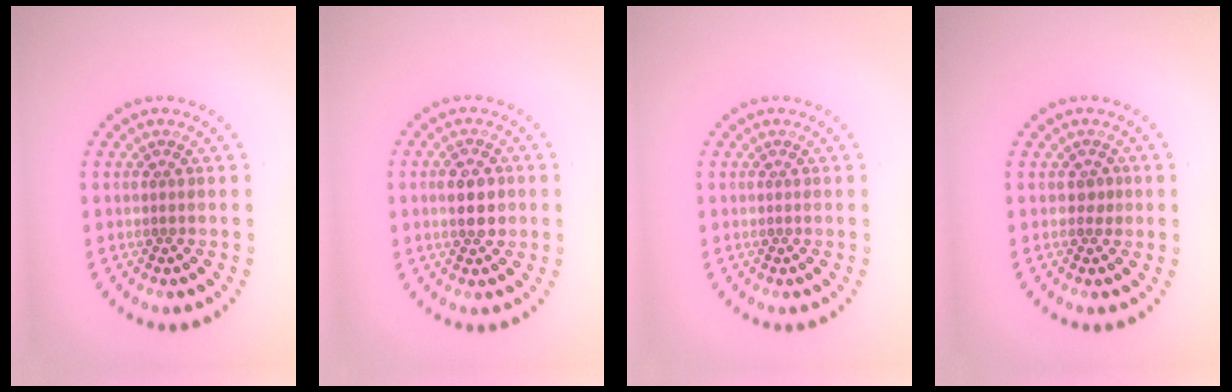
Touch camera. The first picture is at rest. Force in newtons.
{"total": 2.8, "press": 2.8, "slide": 0.0}
{"total": 0.0}
{"total": 0.9, "press": 0.7, "slide": 0.5}